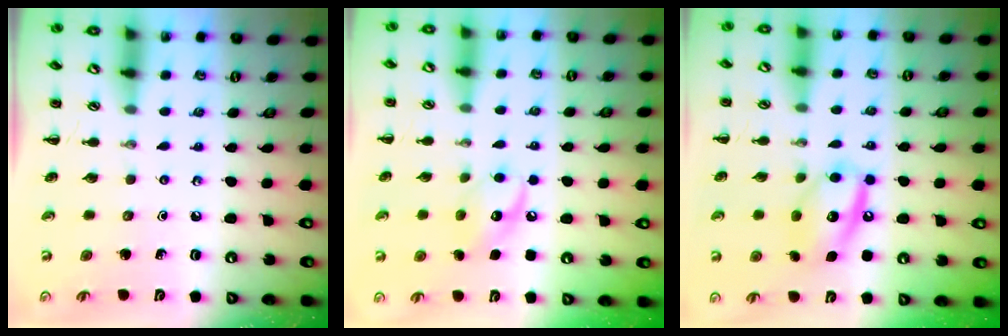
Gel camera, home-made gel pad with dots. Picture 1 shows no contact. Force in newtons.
{"total": 9.6, "press": 9.6, "slide": 0.4}
{"total": 13.5, "press": 13.4, "slide": 2.0}